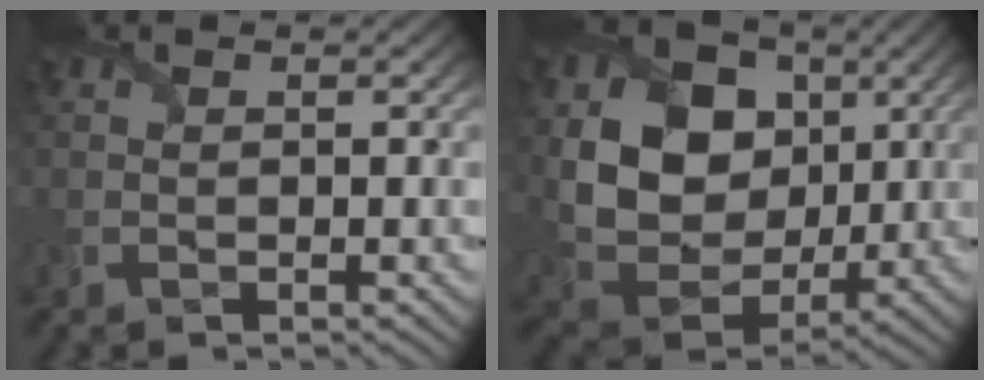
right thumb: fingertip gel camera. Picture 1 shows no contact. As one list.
[{"total": 14.5, "force": [2.9, 11.5, 8.3], "torque": [-0.191, 0.005, 0.059]}]